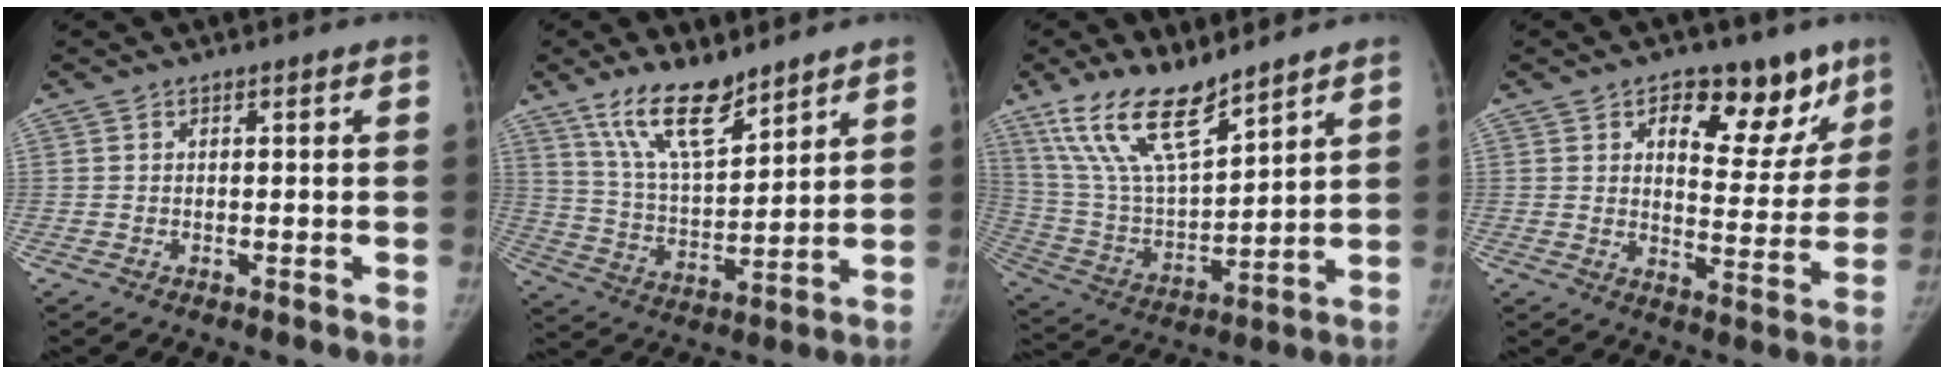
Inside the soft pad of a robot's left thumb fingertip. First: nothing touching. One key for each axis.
{"total": 13.1, "fx": 9.5, "fy": 4.4, "fz": 7.9, "tx": -0.119, "ty": -0.061, "tz": 0.187}
{"total": 16.7, "fx": 12.0, "fy": 5.0, "fz": 10.5, "tx": -0.177, "ty": -0.059, "tz": 0.243}
{"total": 14.6, "fx": 8.2, "fy": 8.1, "fz": 8.8, "tx": -0.051, "ty": -0.040, "tz": 0.116}